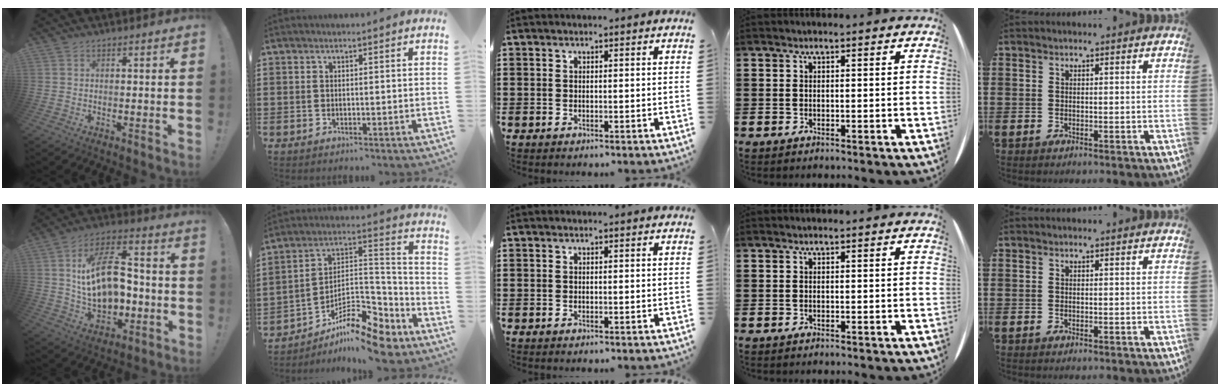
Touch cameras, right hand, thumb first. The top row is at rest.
{"thumb": {"total": 19.0, "force": [0.8, 12.1, 14.6], "torque": [-0.241, 0.001, 0.016]}, "index": {"total": 12.7, "force": [-9.3, 4.0, 7.6], "torque": [-0.130, 0.029, -0.178]}}